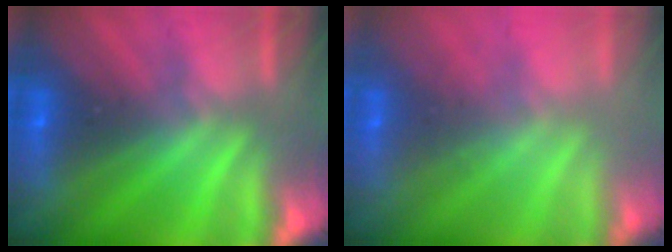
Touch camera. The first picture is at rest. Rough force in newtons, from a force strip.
{"total": 2.1}